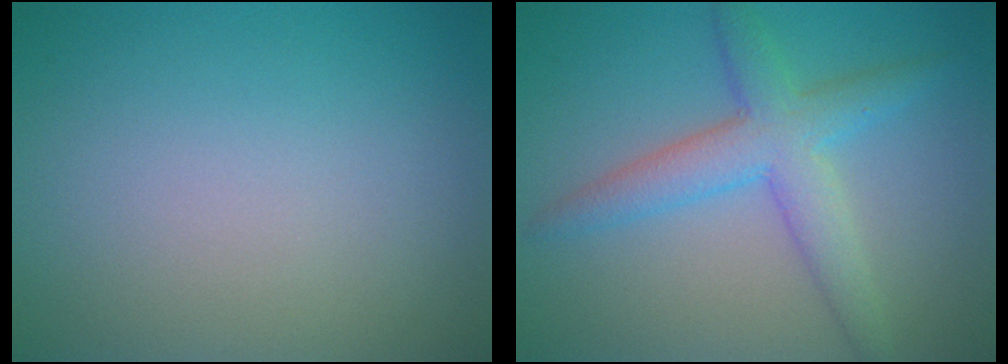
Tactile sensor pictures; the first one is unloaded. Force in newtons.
{"total": 4.6, "press": 4.6, "slide": 0.1}